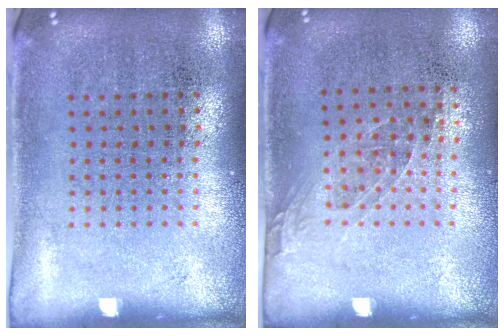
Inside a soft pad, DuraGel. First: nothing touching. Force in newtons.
{"total": 1.0, "press": 0.8, "slide": 0.6}